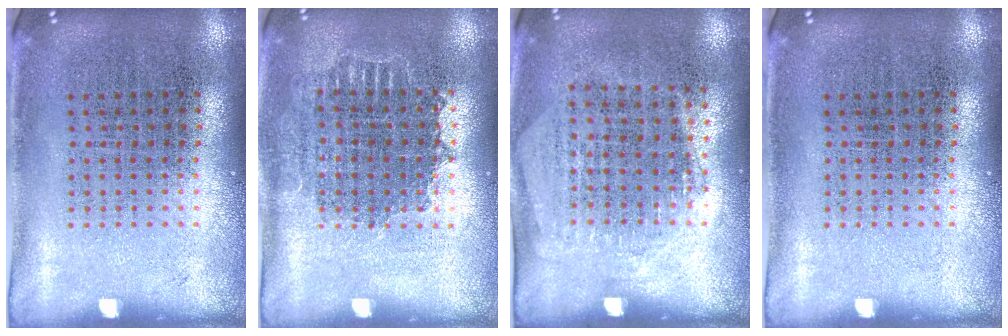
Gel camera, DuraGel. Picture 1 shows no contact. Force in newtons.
{"total": 1.1, "press": 1.0, "slide": 0.4}
{"total": 1.3, "press": 1.1, "slide": 0.6}
{"total": 0.0}